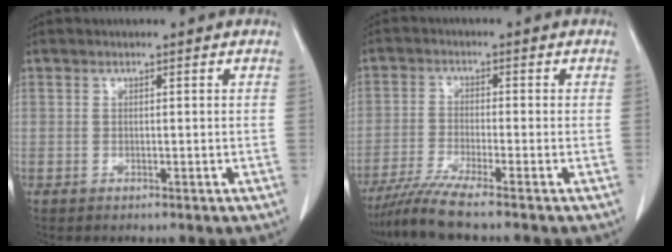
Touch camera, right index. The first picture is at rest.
{"total": 6.1, "force": [-5.2, -1.3, 3.1], "torque": [-0.057, -0.023, -0.098]}